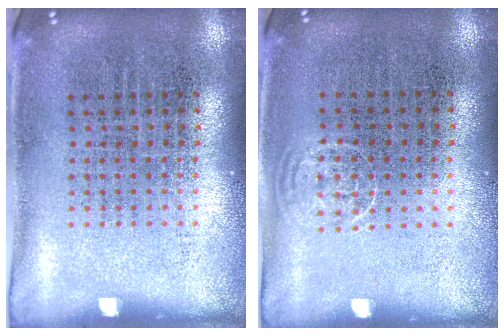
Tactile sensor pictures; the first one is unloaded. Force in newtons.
{"total": 0.6, "press": 0.4, "slide": 0.4}